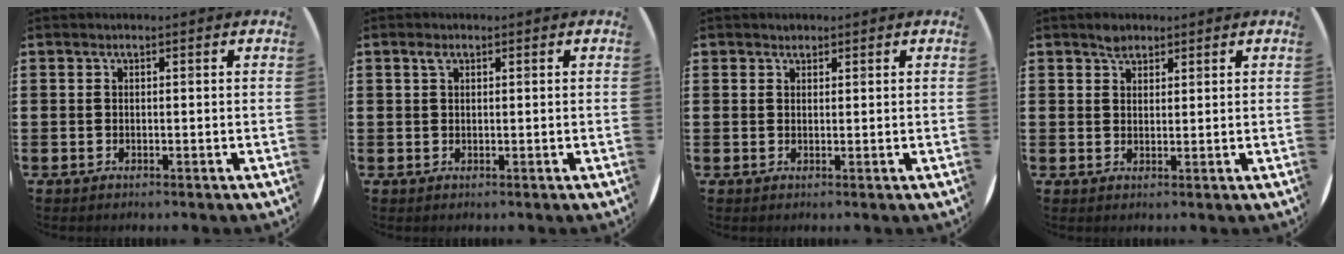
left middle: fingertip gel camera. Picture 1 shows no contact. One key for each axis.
{"total": 1.2, "fx": 0.6, "fy": 0.7, "fz": 0.8, "tx": -0.009, "ty": 0.002, "tz": 0.010}
{"total": 0.9, "fx": 0.8, "fy": 0.4, "fz": -0.1, "tx": 0.001, "ty": 0.002, "tz": 0.017}
{"total": 2.0, "fx": 1.7, "fy": 0.9, "fz": 0.4, "tx": -0.003, "ty": -0.001, "tz": 0.031}